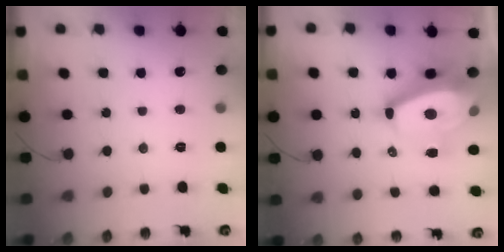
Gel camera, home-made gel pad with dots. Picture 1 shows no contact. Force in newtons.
{"total": 13.9, "press": 13.4, "slide": 3.8}